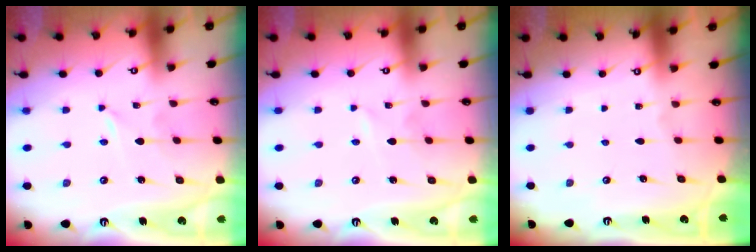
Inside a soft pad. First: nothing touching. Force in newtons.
{"total": 1.7, "press": 1.7, "slide": 0.3}
{"total": 0.0}